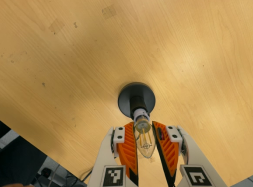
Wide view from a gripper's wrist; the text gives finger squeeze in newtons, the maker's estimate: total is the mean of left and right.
{"total": 12.0, "left": 11.3, "right": 12.8}